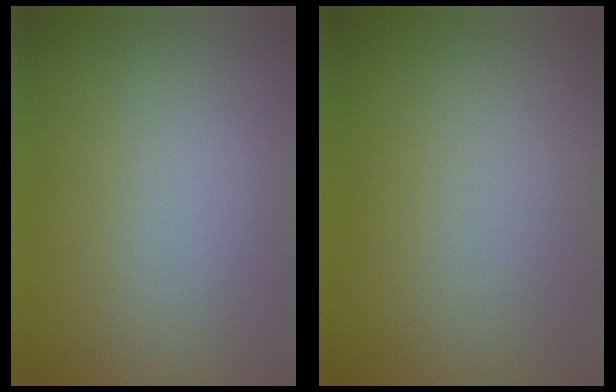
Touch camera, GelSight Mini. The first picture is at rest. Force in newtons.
{"total": 0.0}